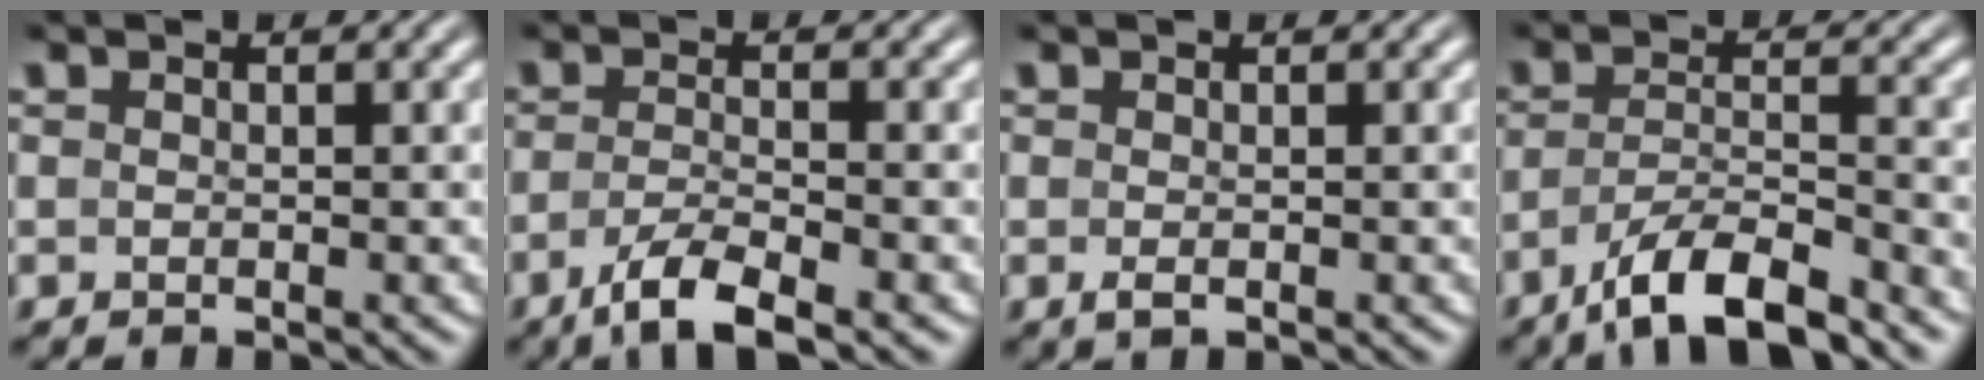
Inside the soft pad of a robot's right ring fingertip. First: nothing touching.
{"total": 4.2, "force": [-3.0, 0.7, 3.0], "torque": [-0.052, -0.015, -0.040]}
{"total": 0.7, "force": [-0.4, -0.2, 0.5], "torque": [-0.014, -0.006, -0.001]}
{"total": 6.1, "force": [-4.1, 2.0, 4.0], "torque": [-0.063, -0.017, -0.061]}